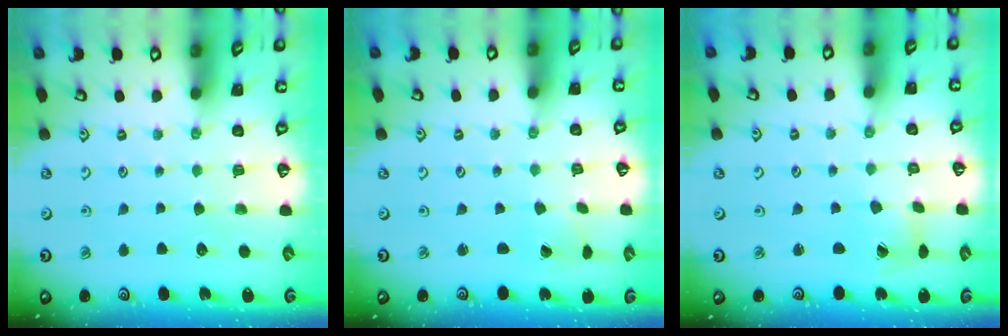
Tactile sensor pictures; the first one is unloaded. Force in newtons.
{"total": 0.0}
{"total": 2.9, "press": 2.9, "slide": 0.4}